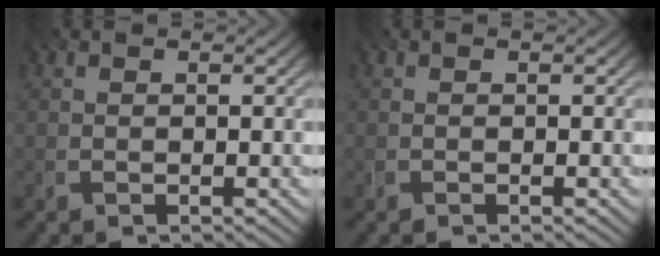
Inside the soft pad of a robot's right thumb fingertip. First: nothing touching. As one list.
[{"total": 0.0}]